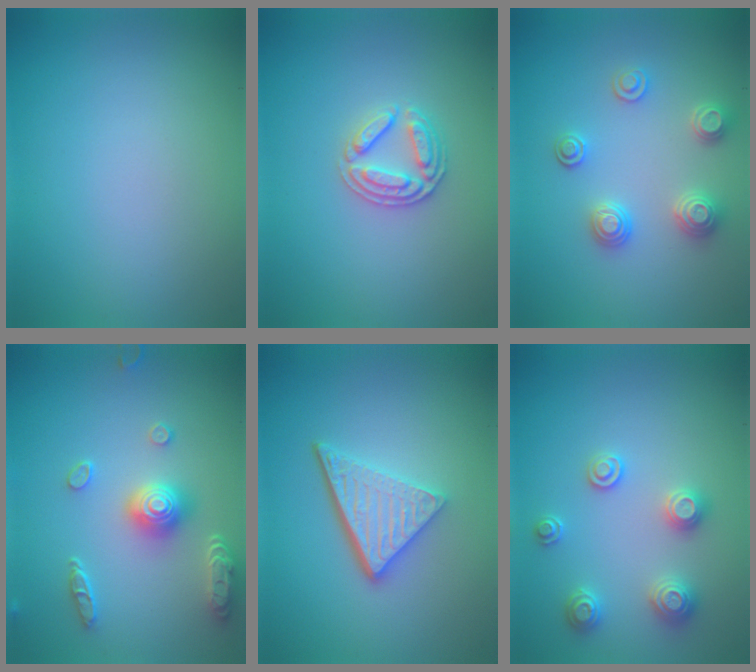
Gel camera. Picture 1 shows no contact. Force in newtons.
{"total": 2.6, "press": 2.5, "slide": 0.6}
{"total": 2.9, "press": 2.8, "slide": 0.6}
{"total": 4.3, "press": 3.7, "slide": 2.2}
{"total": 4.8, "press": 3.4, "slide": 3.4}
{"total": 2.8, "press": 2.8, "slide": 0.5}